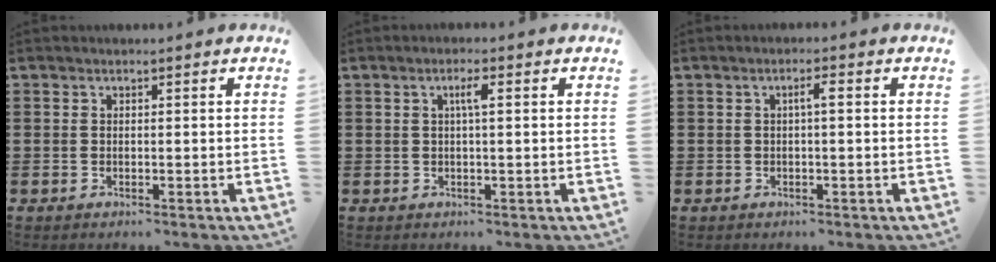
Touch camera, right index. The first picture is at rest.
{"total": 2.2, "force": [0.4, 0.2, 2.2], "torque": [-0.043, 0.003, 0.005]}
{"total": 1.8, "force": [0.0, 0.0, 1.8], "torque": [-0.034, 0.002, -0.003]}